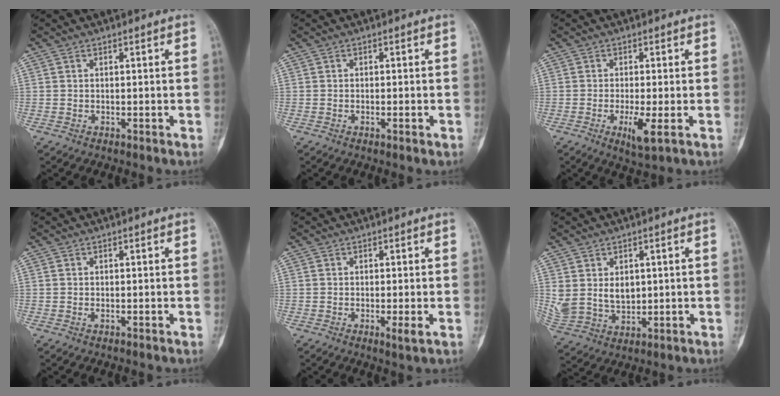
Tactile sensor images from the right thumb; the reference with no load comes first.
{"total": 1.3, "force": [-0.5, 0.4, 1.1], "torque": [-0.018, 0.002, -0.007]}
{"total": 4.7, "force": [-1.4, 0.8, 4.4], "torque": [-0.086, -0.012, -0.024]}
{"total": 0.0}
{"total": 2.0, "force": [-0.4, 0.2, 1.9], "torque": [-0.037, -0.008, -0.007]}
{"total": 7.7, "force": [1.7, 5.4, 5.1], "torque": [-0.089, -0.014, 0.051]}